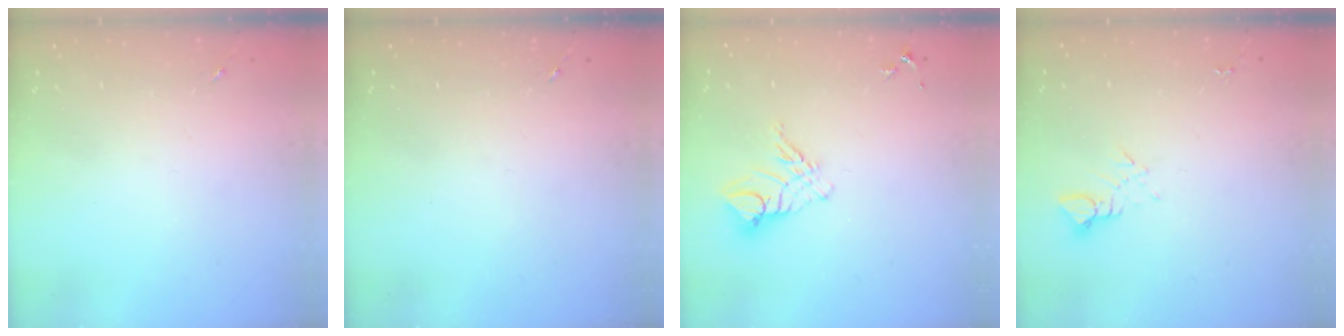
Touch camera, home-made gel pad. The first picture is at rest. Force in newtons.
{"total": 0.0}
{"total": 9.9, "press": 9.8, "slide": 1.1}
{"total": 3.8, "press": 3.8, "slide": 0.4}